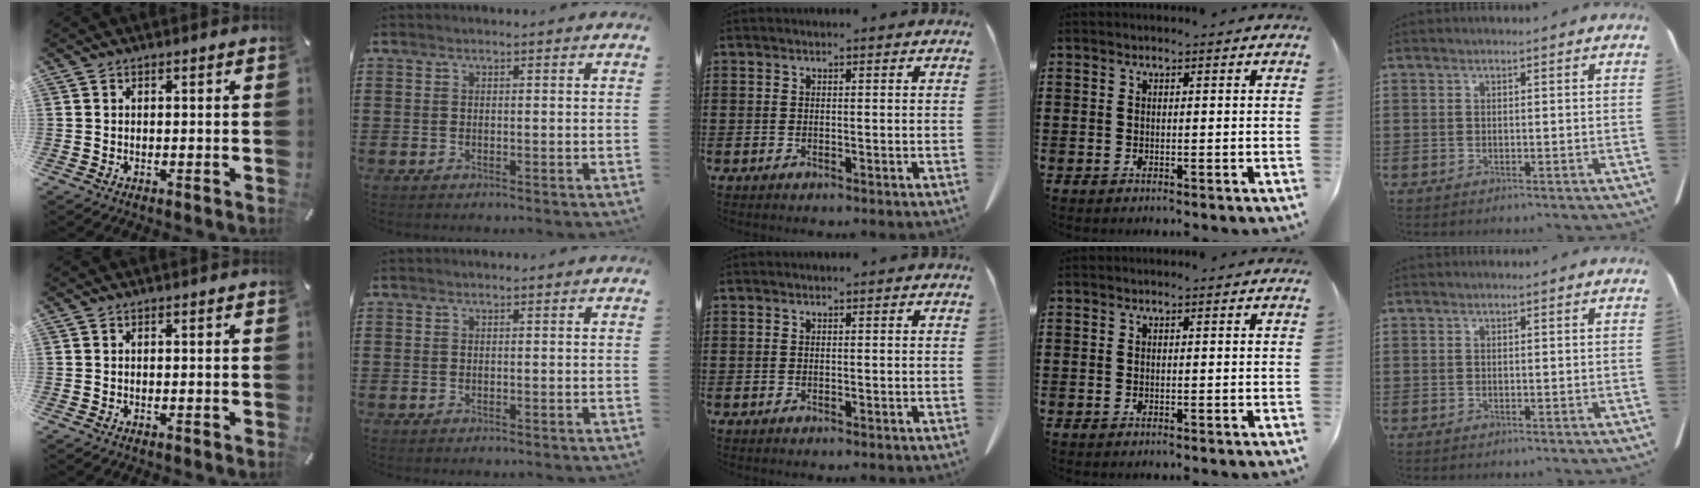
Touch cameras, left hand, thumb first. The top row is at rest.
{}